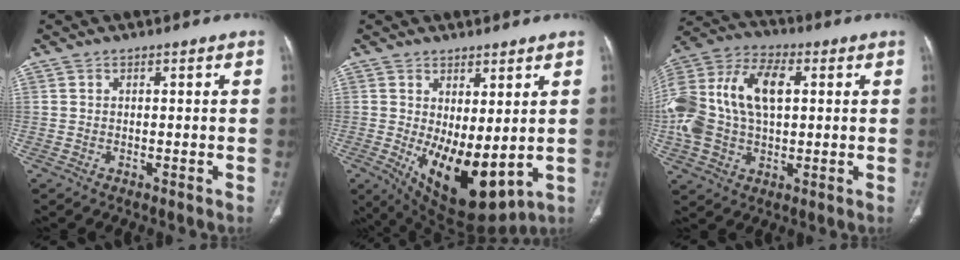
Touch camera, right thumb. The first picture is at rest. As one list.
[{"total": 13.3, "force": [-0.4, 6.0, 11.9], "torque": [-0.181, -0.027, 0.018]}, {"total": 21.6, "force": [2.9, 13.2, 16.9], "torque": [-0.371, 0.025, 0.048]}]